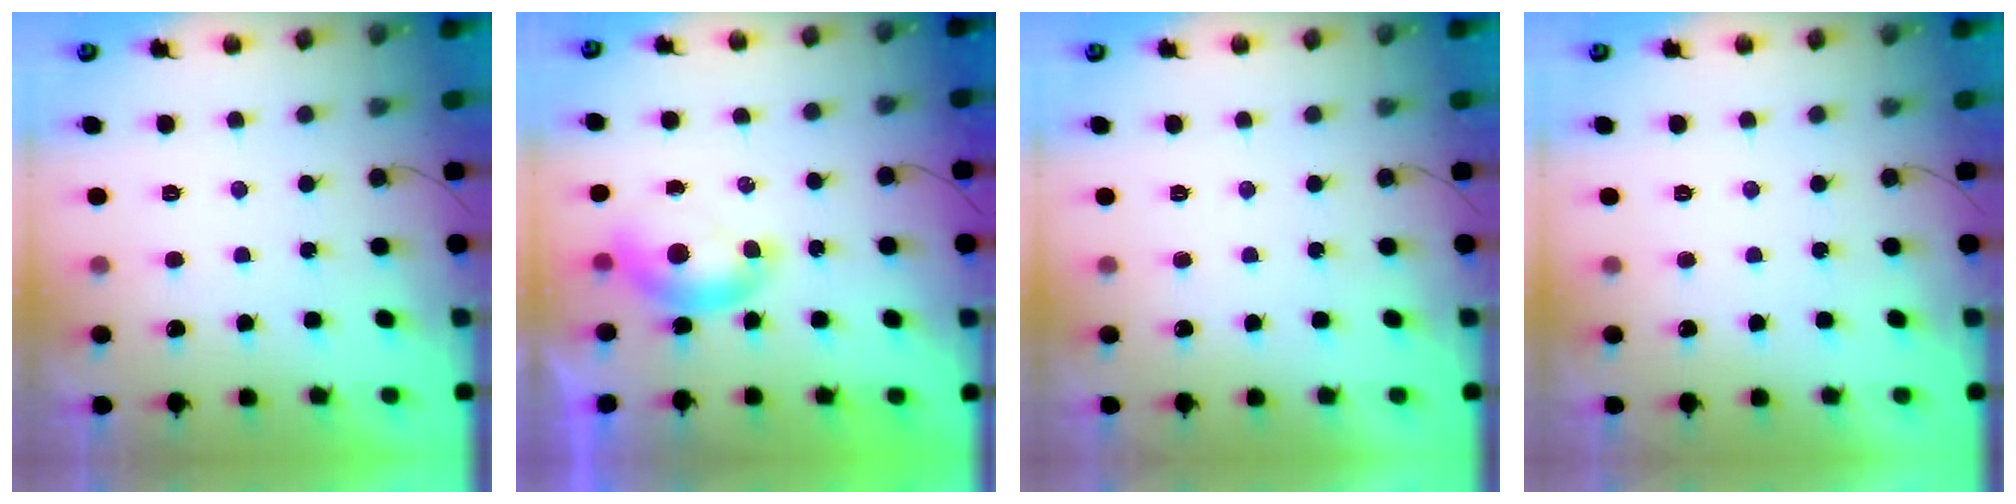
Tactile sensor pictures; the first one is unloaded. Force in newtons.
{"total": 6.7, "press": 6.7, "slide": 0.9}
{"total": 0.0}
{"total": 0.0}